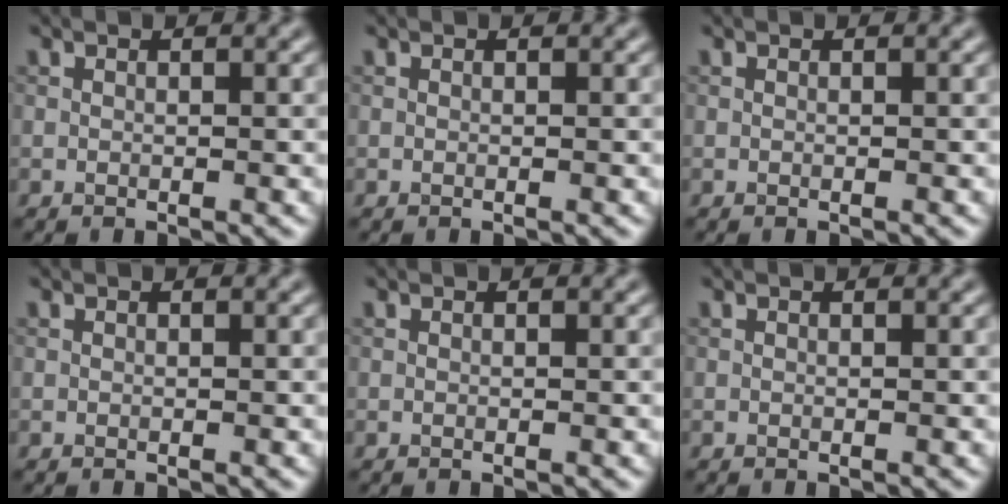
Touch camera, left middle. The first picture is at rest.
{"total": 0.0}
{"total": 0.0}
{"total": 0.0}
{"total": 0.0}
{"total": 0.0}